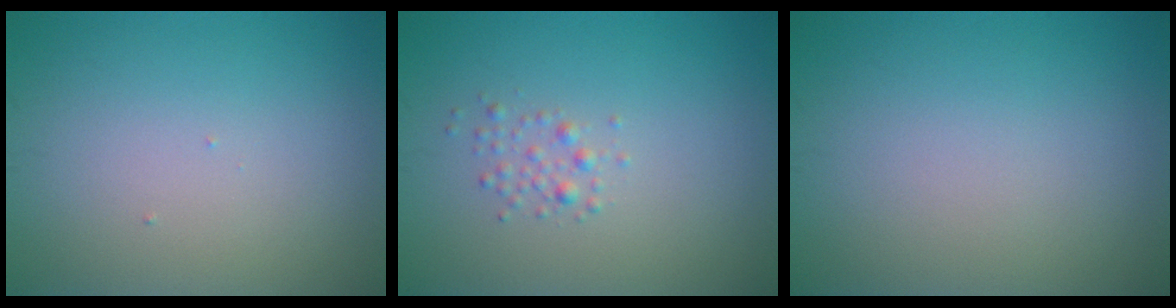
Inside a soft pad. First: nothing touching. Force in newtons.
{"total": 1.2, "press": 1.2, "slide": 0.0}
{"total": 0.0}